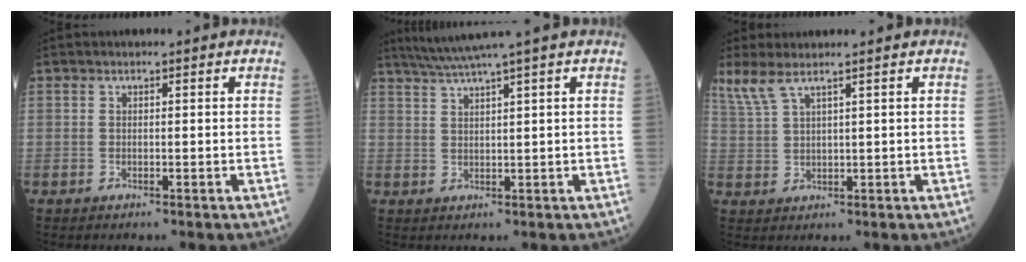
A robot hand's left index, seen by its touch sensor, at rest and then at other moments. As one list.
[{"total": 5.4, "force": [4.2, -1.8, 2.8], "torque": [-0.053, 0.013, 0.082]}, {"total": 4.0, "force": [3.1, 0.0, 2.5], "torque": [-0.071, 0.013, 0.074]}]